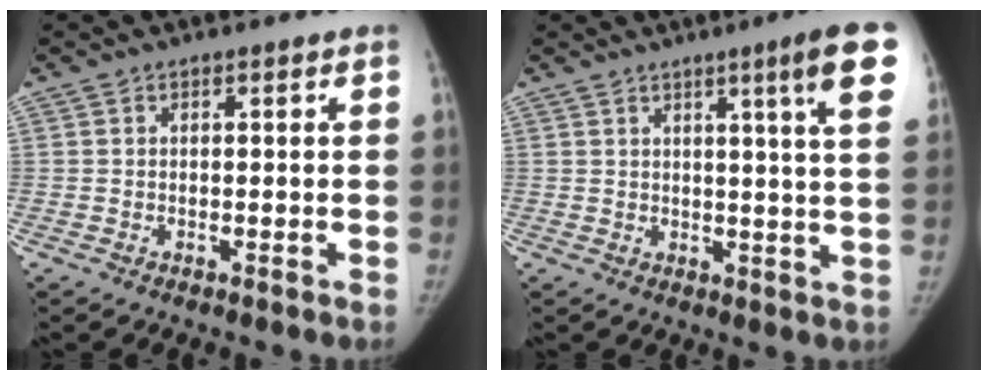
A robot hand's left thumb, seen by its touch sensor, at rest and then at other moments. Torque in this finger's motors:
{"motor_torque": [0.07, 0.17, 1.04, -0.37, 0.05]}